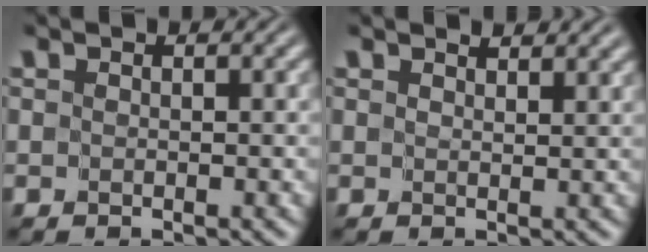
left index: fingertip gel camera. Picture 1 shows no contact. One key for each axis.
{"total": 1.6, "fx": 1.5, "fy": 0.2, "fz": 0.4, "tx": -0.007, "ty": 0.000, "tz": 0.019}